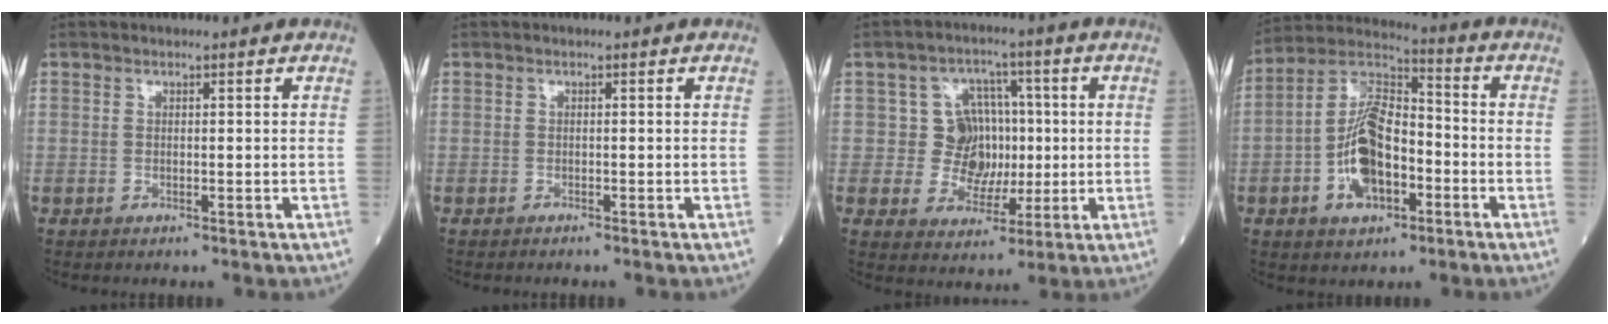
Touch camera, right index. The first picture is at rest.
{"total": 0.7, "force": [-0.6, -0.1, 0.3], "torque": [-0.003, 0.000, -0.011]}
{"total": 7.6, "force": [0.5, 7.1, 2.6], "torque": [-0.030, 0.026, 0.014]}
{"total": 12.7, "force": [-3.4, 6.2, 10.6], "torque": [-0.213, 0.020, -0.064]}